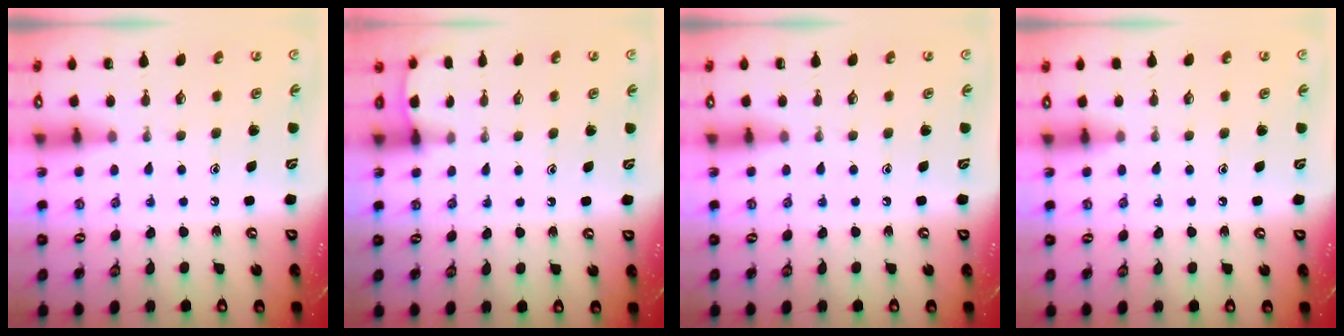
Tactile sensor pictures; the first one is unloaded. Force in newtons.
{"total": 2.2, "press": 2.2, "slide": 0.2}
{"total": 0.0}
{"total": 3.4, "press": 3.4, "slide": 0.5}